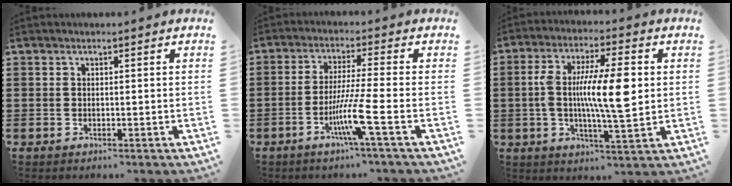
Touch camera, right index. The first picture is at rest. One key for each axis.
{"total": 7.8, "fx": -3.3, "fy": -0.5, "fz": 7.0, "tx": -0.136, "ty": -0.017, "tz": -0.063}
{"total": 11.5, "fx": 0.9, "fy": 2.8, "fz": 11.1, "tx": -0.210, "ty": 0.008, "tz": 0.013}